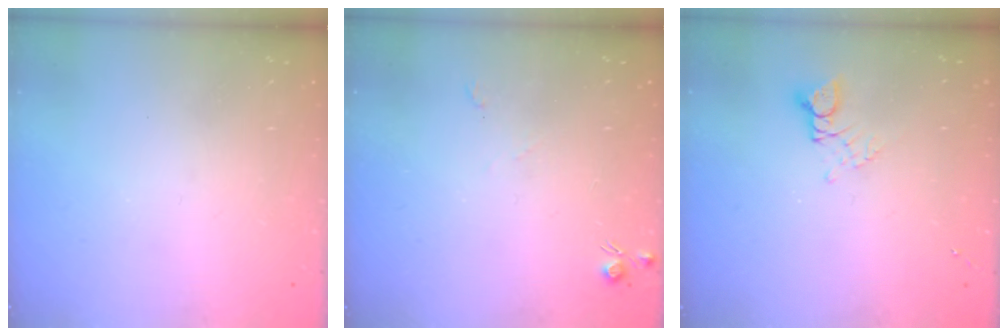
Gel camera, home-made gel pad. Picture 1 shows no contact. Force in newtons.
{"total": 4.7, "press": 4.7, "slide": 0.7}
{"total": 2.9, "press": 2.9, "slide": 0.4}